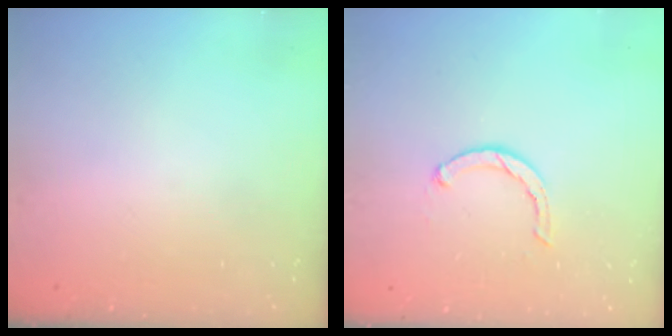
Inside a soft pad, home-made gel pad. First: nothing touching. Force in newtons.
{"total": 2.5, "press": 2.5, "slide": 0.4}